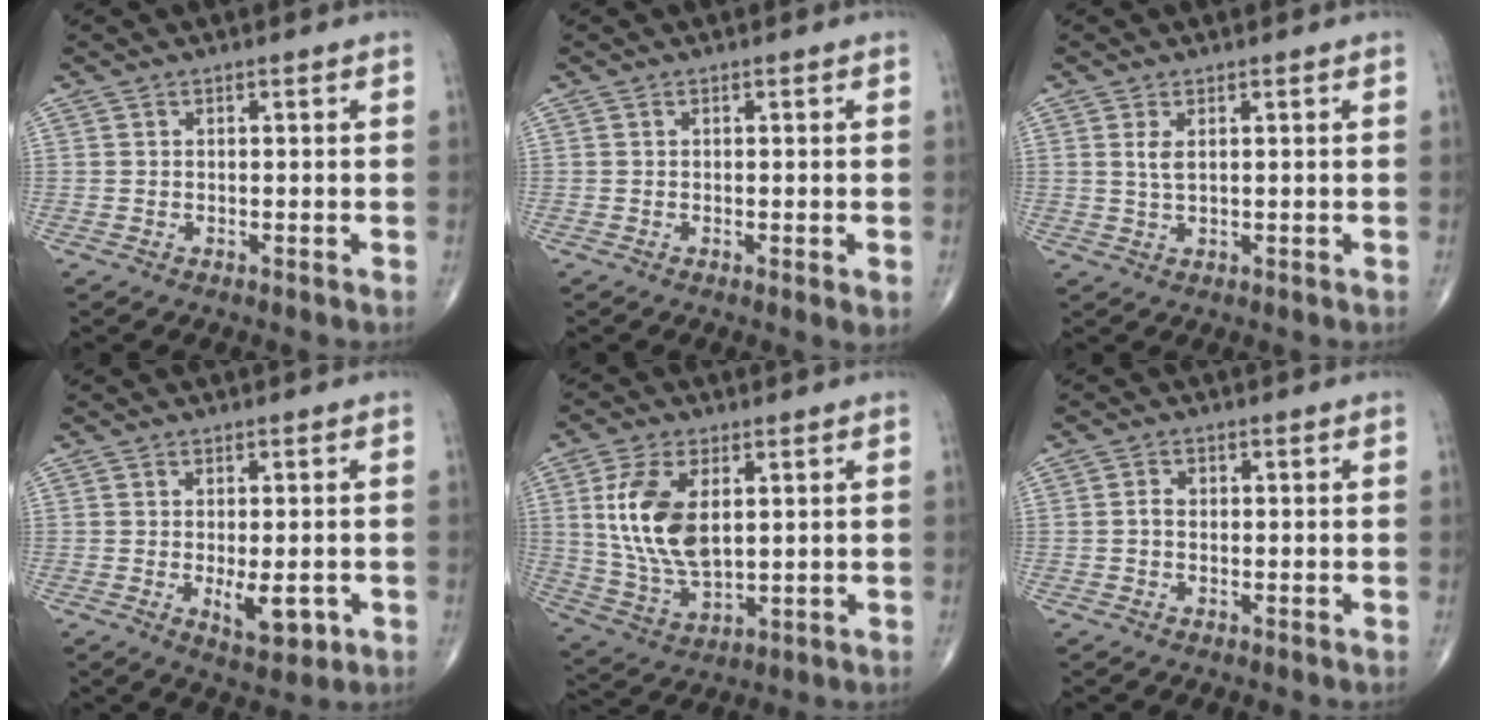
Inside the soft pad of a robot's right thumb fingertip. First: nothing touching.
{"total": 1.6, "force": [-0.2, 0.2, 1.6], "torque": [-0.028, -0.008, -0.003]}
{"total": 2.2, "force": [0.7, 0.9, 1.9], "torque": [-0.039, -0.003, 0.019]}
{"total": 6.1, "force": [-1.4, 2.5, 5.4], "torque": [-0.071, -0.012, -0.012]}
{"total": 13.8, "force": [3.1, 7.4, 11.2], "torque": [-0.218, -0.015, 0.068]}
{"total": 1.7, "force": [-0.1, 1.4, 1.1], "torque": [-0.015, 0.007, -0.003]}